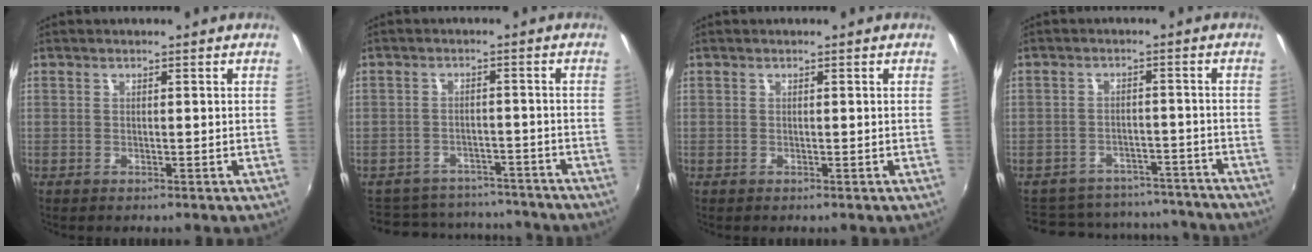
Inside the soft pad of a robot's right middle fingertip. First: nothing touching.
{"total": 12.8, "force": [-10.1, 7.3, 2.8], "torque": [-0.076, 0.041, -0.129]}
{"total": 0.0}
{"total": 15.4, "force": [-12.3, 8.7, 3.4], "torque": [-0.087, 0.056, -0.148]}